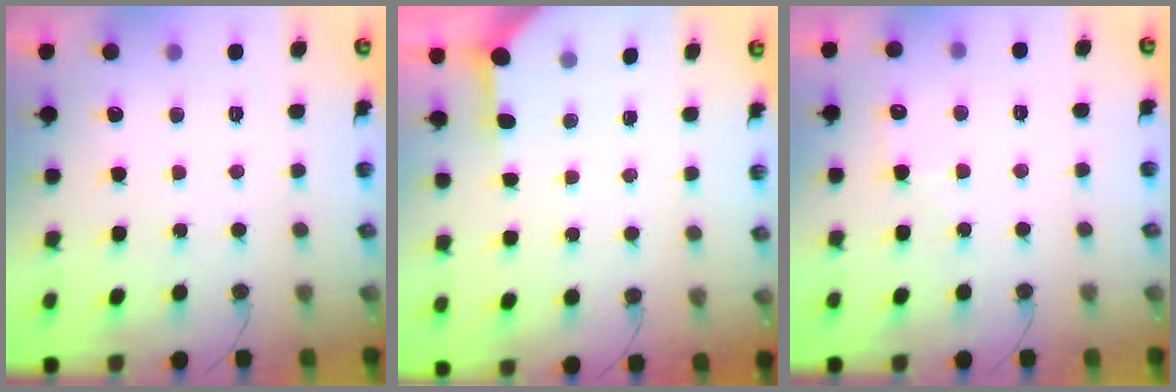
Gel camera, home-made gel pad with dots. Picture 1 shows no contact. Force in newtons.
{"total": 3.3, "press": 3.2, "slide": 0.5}
{"total": 5.3, "press": 5.2, "slide": 0.8}